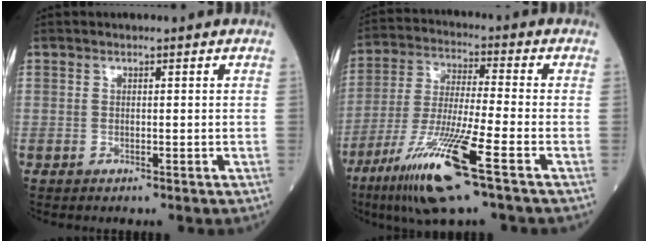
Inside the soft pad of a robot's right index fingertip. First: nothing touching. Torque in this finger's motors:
{"motor_torque": [1.35, -0.79, 0.31, 0.21]}